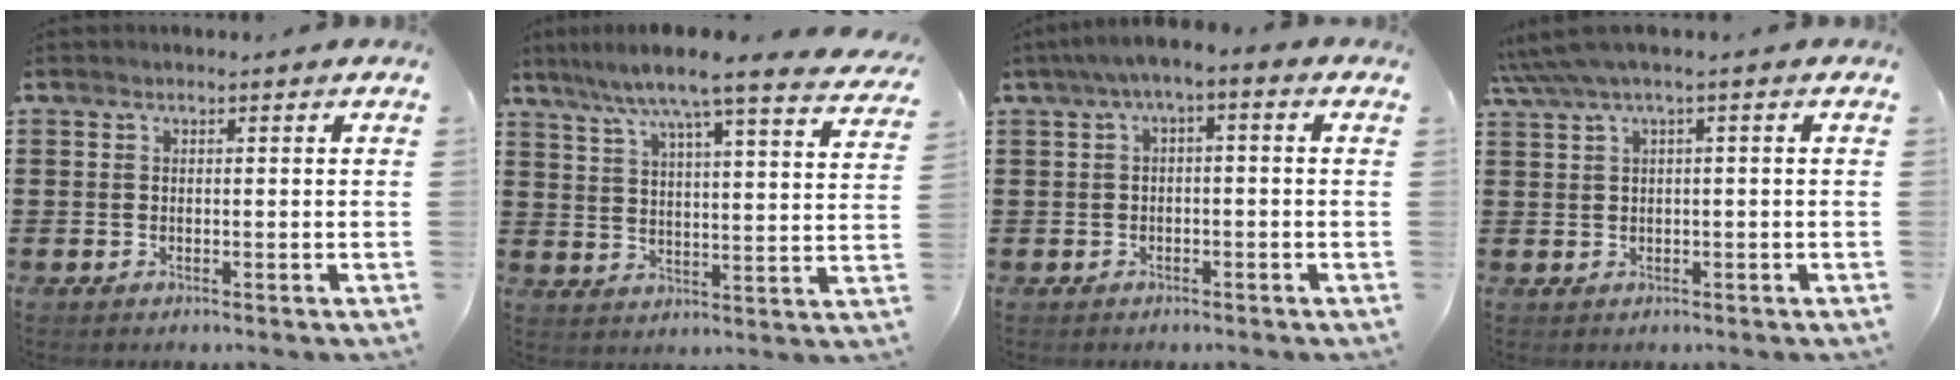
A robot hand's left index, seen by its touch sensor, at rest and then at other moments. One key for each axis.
{"total": 7.7, "fx": 6.5, "fy": -0.6, "fz": 4.2, "tx": -0.108, "ty": -0.039, "tz": 0.103}
{"total": 2.9, "fx": -2.1, "fy": 0.5, "fz": 2.0, "tx": -0.041, "ty": 0.000, "tz": -0.047}
{"total": 2.6, "fx": 0.2, "fy": 0.1, "fz": 2.6, "tx": -0.055, "ty": -0.008, "tz": -0.001}